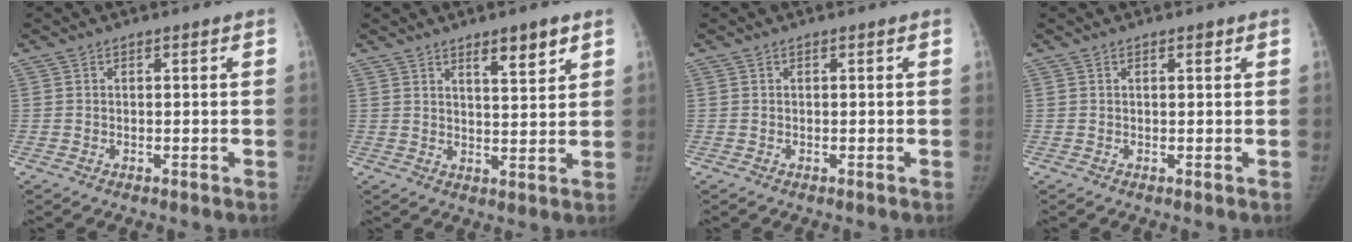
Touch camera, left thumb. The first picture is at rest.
{"total": 6.0, "force": [3.6, 1.6, 4.4], "torque": [-0.055, -0.023, 0.056]}
{"total": 0.0}
{"total": 0.7, "force": [0.4, 0.3, 0.5], "torque": [-0.006, -0.001, 0.006]}